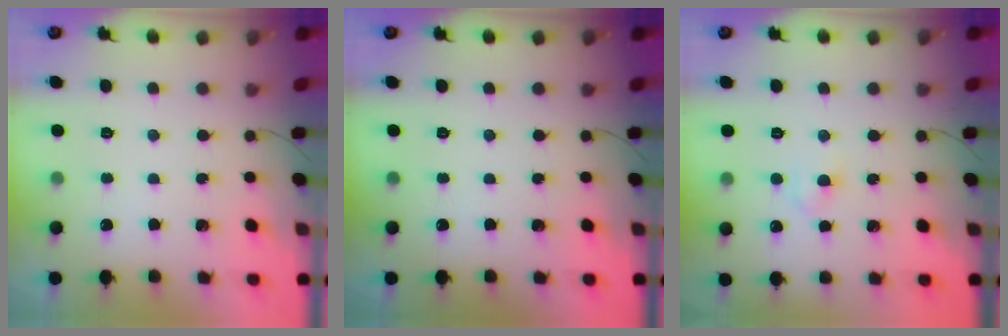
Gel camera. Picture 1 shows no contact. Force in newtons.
{"total": 0.0}
{"total": 3.0, "press": 2.8, "slide": 1.3}